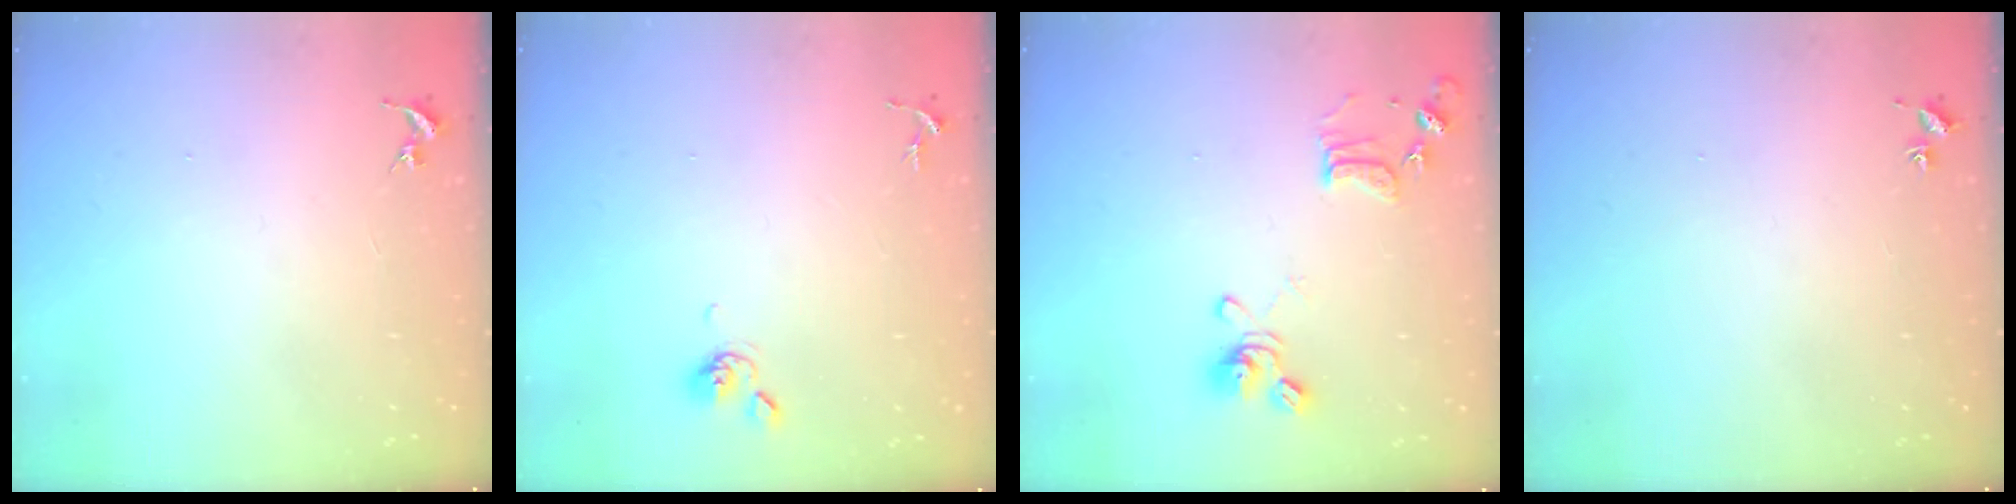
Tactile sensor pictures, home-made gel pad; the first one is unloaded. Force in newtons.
{"total": 4.7, "press": 4.7, "slide": 0.7}
{"total": 11.9, "press": 11.8, "slide": 1.3}
{"total": 1.8, "press": 1.8, "slide": 0.2}